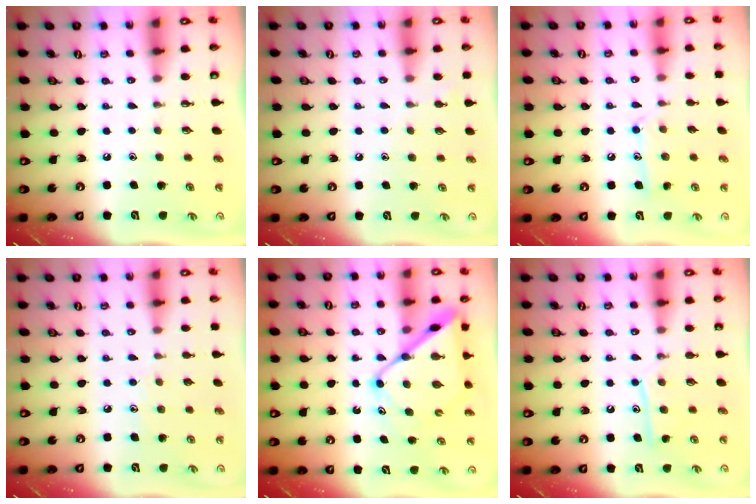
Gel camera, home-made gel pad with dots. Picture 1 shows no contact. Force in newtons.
{"total": 6.1, "press": 6.1, "slide": 0.6}
{"total": 9.9, "press": 9.9, "slide": 0.7}
{"total": 5.2, "press": 5.1, "slide": 0.5}
{"total": 13.8, "press": 13.7, "slide": 1.4}
{"total": 10.9, "press": 10.9, "slide": 0.8}